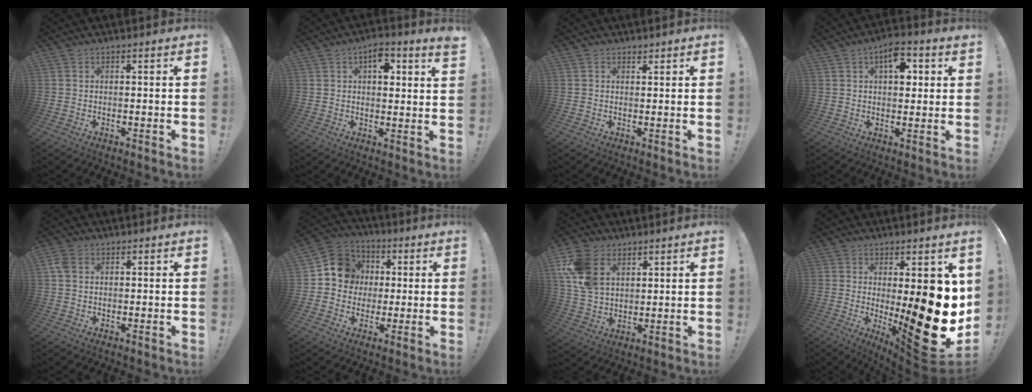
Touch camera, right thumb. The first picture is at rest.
{"total": 5.7, "force": [2.7, 2.4, 4.4], "torque": [-0.055, -0.011, 0.042]}
{"total": 1.0, "force": [1.0, 0.4, 0.2], "torque": [0.009, -0.007, 0.016]}
{"total": 8.2, "force": [2.9, 4.6, 6.1], "torque": [-0.076, -0.003, 0.048]}
{"total": 3.7, "force": [1.2, 2.5, 2.4], "torque": [-0.056, 0.005, 0.024]}
{"total": 11.8, "force": [1.2, 10.9, 4.2], "torque": [-0.057, 0.011, 0.028]}
{"total": 14.3, "force": [6.2, 10.0, 8.1], "torque": [-0.156, -0.014, 0.126]}
{"total": 24.5, "force": [-1.8, 8.7, 22.8], "torque": [-0.286, -0.028, -0.012]}